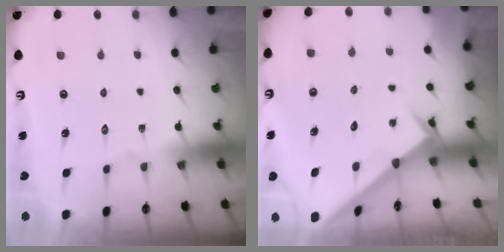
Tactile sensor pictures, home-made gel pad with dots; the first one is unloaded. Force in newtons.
{"total": 2.1, "press": 2.1, "slide": 0.2}